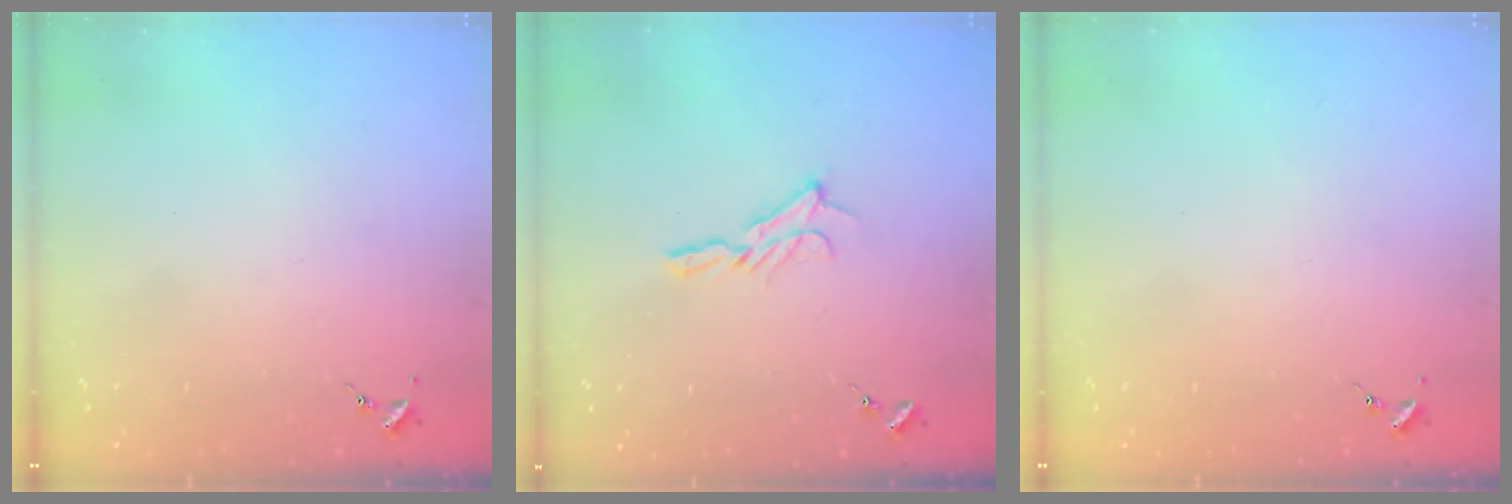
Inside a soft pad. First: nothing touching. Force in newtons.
{"total": 7.9, "press": 7.9, "slide": 0.2}
{"total": 0.0}